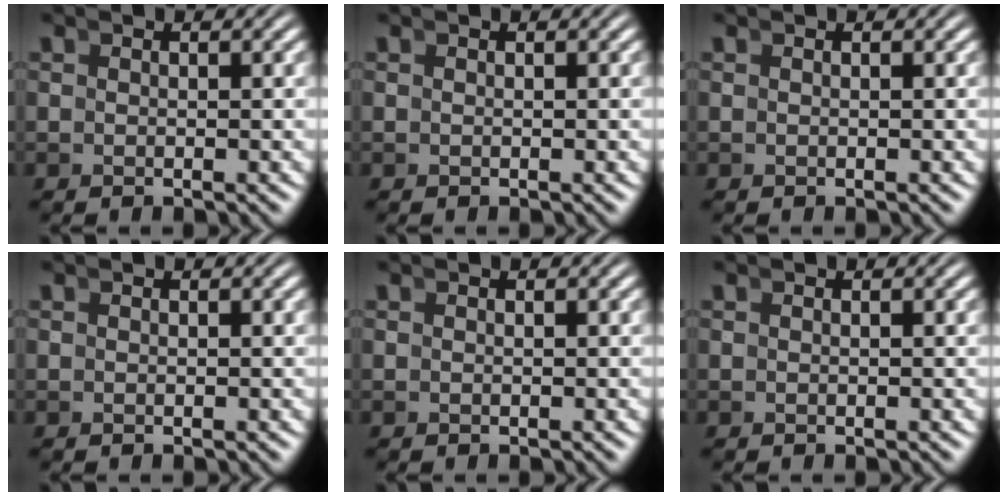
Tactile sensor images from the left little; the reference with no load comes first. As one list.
[{"total": 0.0}, {"total": 0.0}, {"total": 0.0}, {"total": 0.0}, {"total": 0.0}]